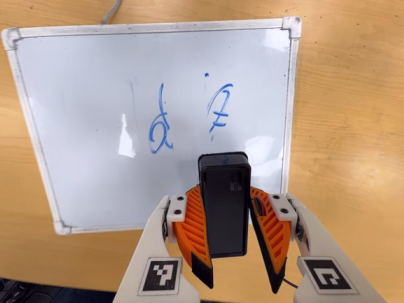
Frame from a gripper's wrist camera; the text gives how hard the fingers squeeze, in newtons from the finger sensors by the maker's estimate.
{"total": 8.0, "left": 9.0, "right": 7.0}